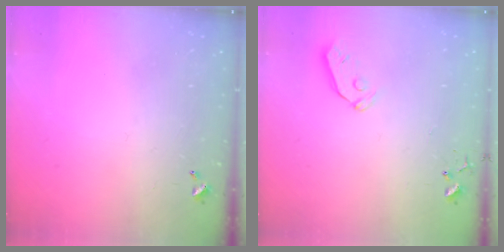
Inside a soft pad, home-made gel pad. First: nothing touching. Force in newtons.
{"total": 5.6, "press": 5.6, "slide": 0.7}